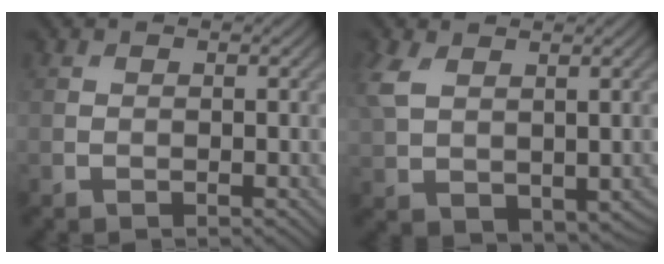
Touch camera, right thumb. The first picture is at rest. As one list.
[{"total": 7.2, "force": [1.9, 4.5, 5.2], "torque": [-0.156, -0.005, 0.047]}]